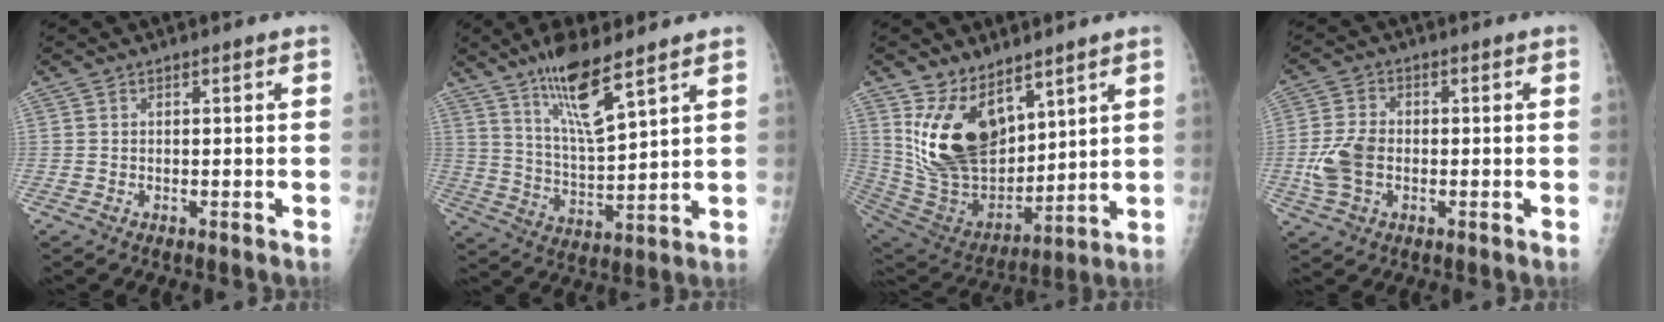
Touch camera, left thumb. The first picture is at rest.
{"total": 11.8, "force": [7.8, 2.2, 8.5], "torque": [-0.154, -0.050, 0.155]}
{"total": 18.6, "force": [9.3, 10.7, 12.0], "torque": [-0.173, -0.068, 0.201]}
{"total": 7.5, "force": [-1.3, 5.2, 5.3], "torque": [-0.105, 0.010, -0.025]}